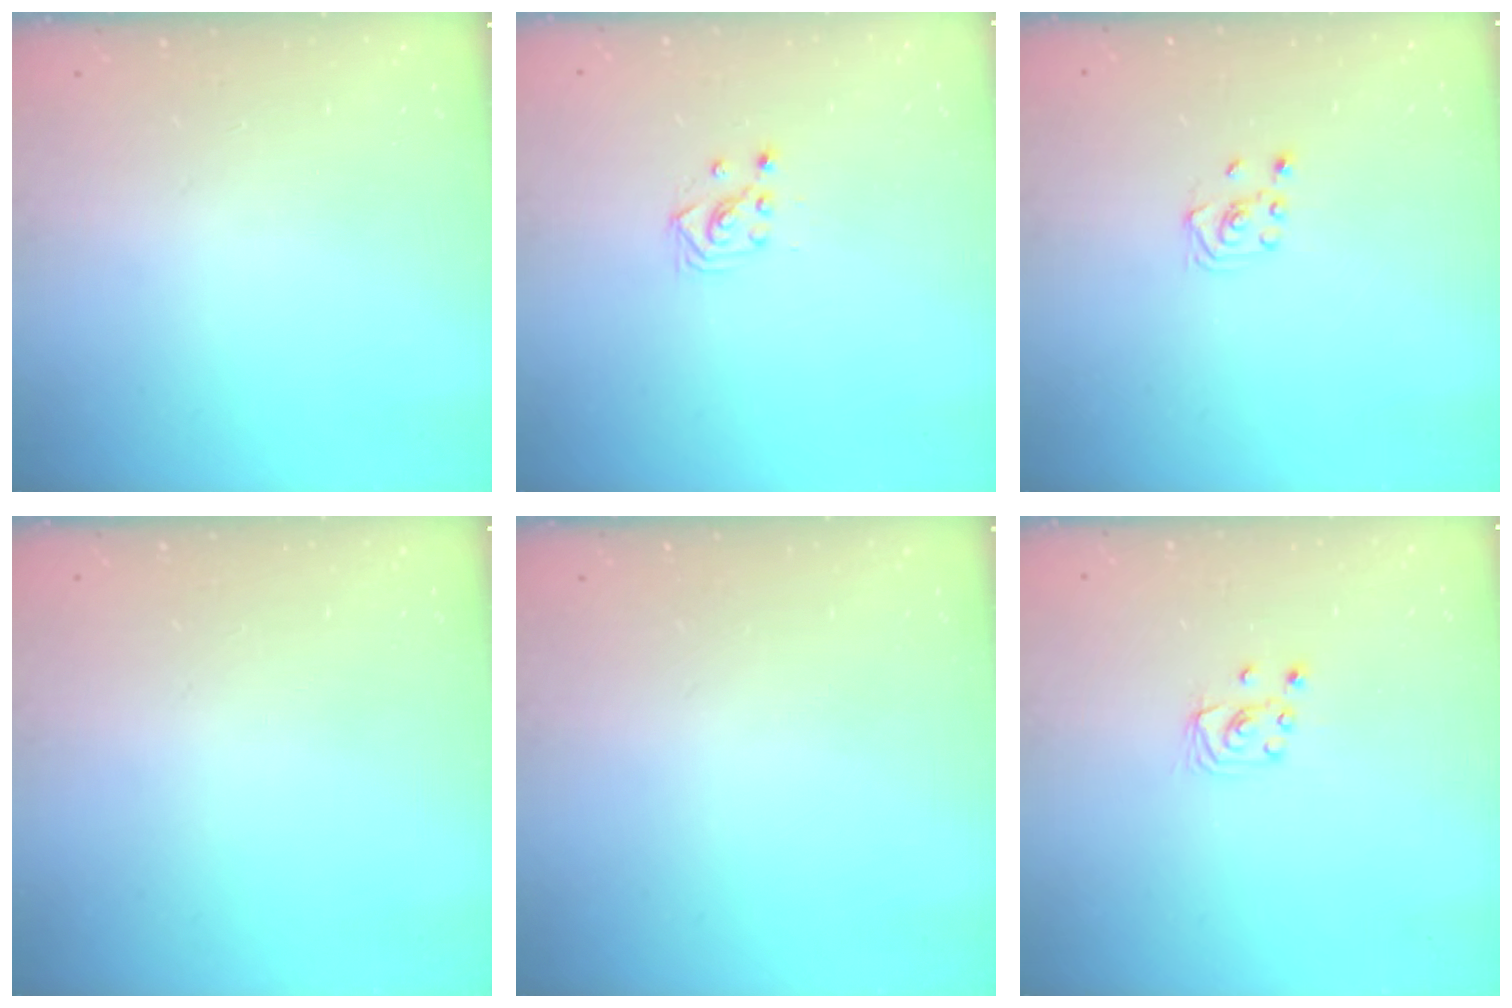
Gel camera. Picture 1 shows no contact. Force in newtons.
{"total": 3.0, "press": 3.0, "slide": 0.4}
{"total": 2.3, "press": 2.2, "slide": 0.7}
{"total": 0.0}
{"total": 0.0}
{"total": 3.0, "press": 3.0, "slide": 0.2}